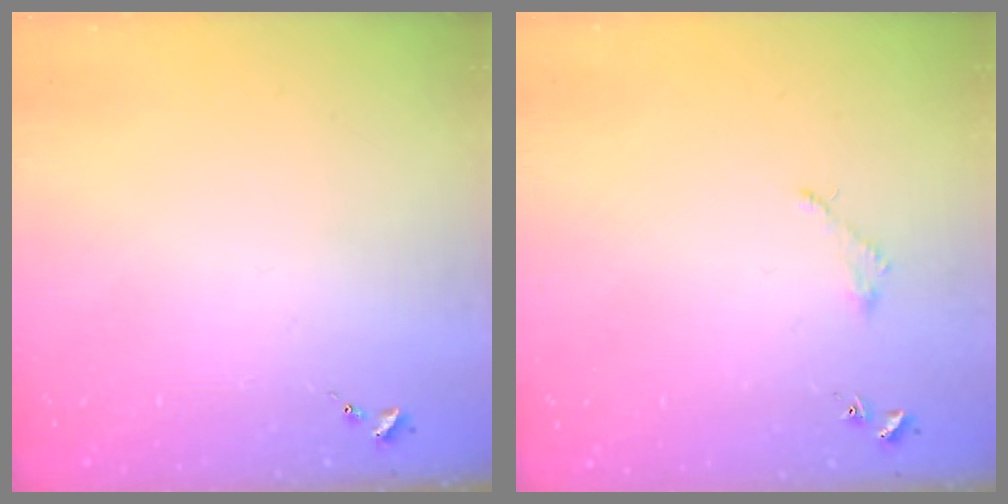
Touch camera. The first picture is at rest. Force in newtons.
{"total": 2.0, "press": 2.0, "slide": 0.2}